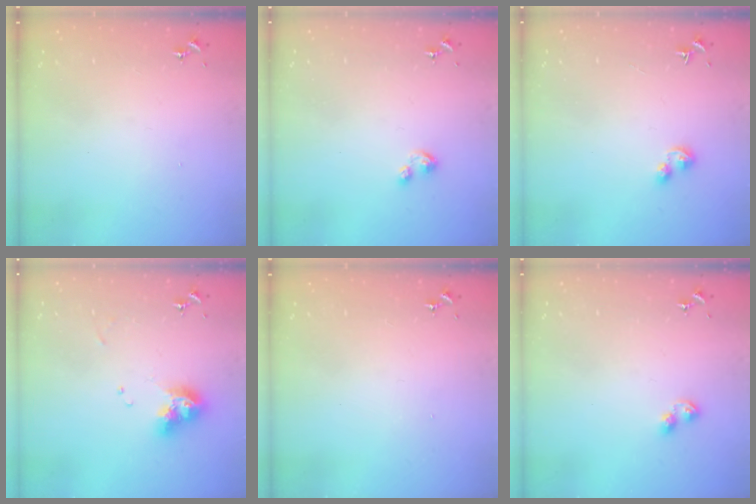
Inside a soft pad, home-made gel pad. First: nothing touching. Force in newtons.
{"total": 3.6, "press": 3.5, "slide": 0.4}
{"total": 4.5, "press": 4.3, "slide": 1.1}
{"total": 9.7, "press": 9.7, "slide": 0.9}
{"total": 0.0}
{"total": 3.8, "press": 3.7, "slide": 0.5}